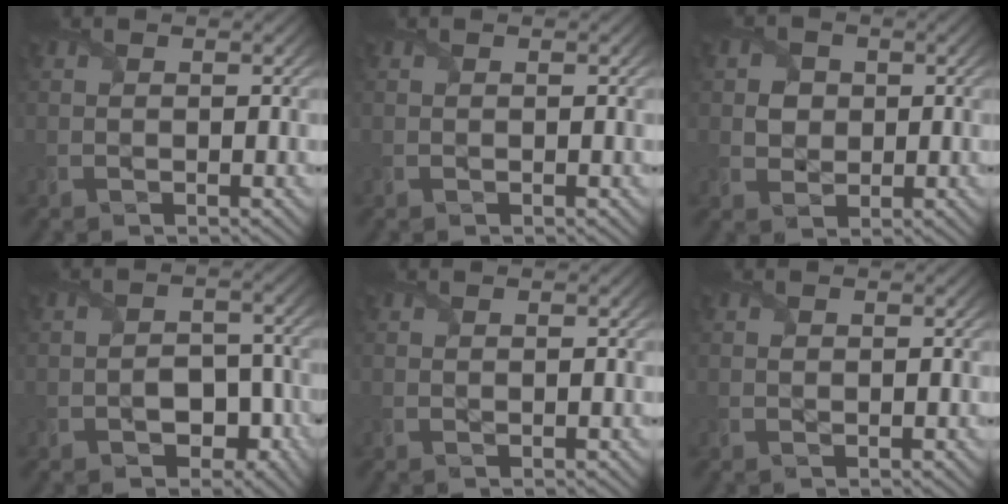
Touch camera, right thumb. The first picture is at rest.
{"total": 0.0}
{"total": 2.8, "force": [0.3, 2.6, 1.1], "torque": [-0.027, -0.002, -0.002]}
{"total": 5.1, "force": [-2.4, 3.6, 2.8], "torque": [-0.032, 0.007, -0.039]}
{"total": 0.0}
{"total": 0.0}